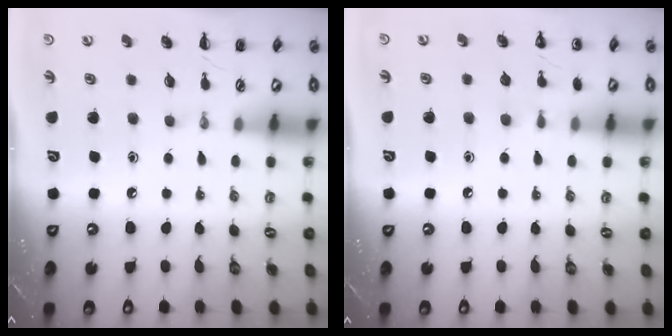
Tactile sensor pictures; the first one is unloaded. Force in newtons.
{"total": 6.0, "press": 5.7, "slide": 1.9}